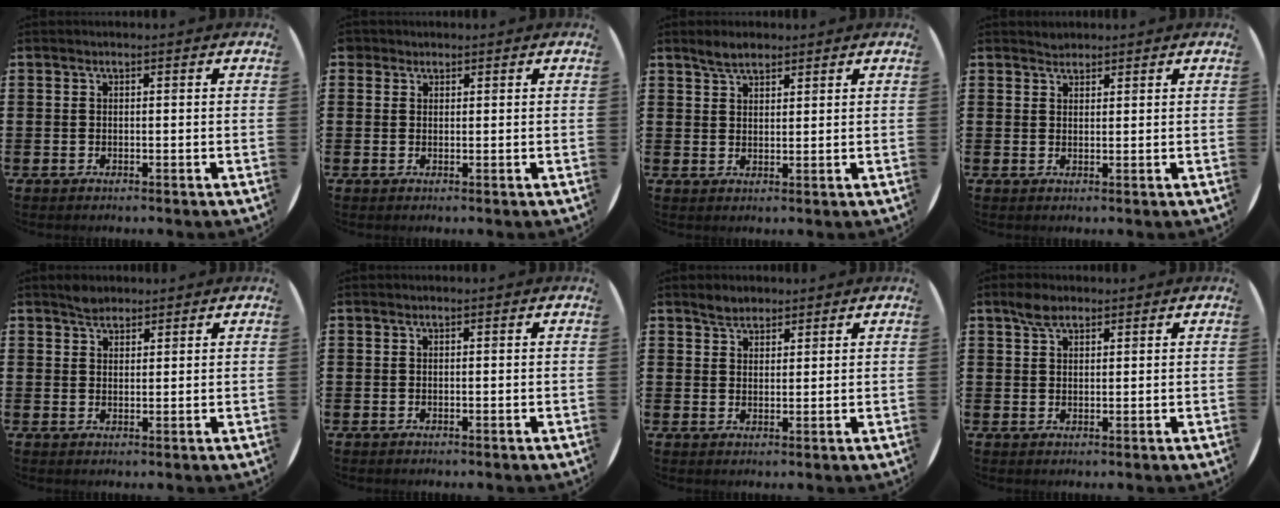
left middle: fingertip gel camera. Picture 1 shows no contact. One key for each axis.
{"total": 1.0, "fx": 0.9, "fy": 0.6, "fz": 0.0, "tx": -0.002, "ty": 0.002, "tz": 0.017}
{"total": 3.0, "fx": 2.6, "fy": 1.2, "fz": 0.9, "tx": -0.015, "ty": 0.003, "tz": 0.048}
{"total": 1.3, "fx": 1.2, "fy": 0.3, "fz": -0.2, "tx": 0.009, "ty": -0.003, "tz": 0.023}
{"total": 2.0, "fx": 1.9, "fy": 0.7, "fz": 0.1, "tx": 0.003, "ty": 0.000, "tz": 0.034}
{"total": 0.0}
{"total": 2.4, "fx": 2.2, "fy": 1.0, "fz": 0.2, "tx": 0.000, "ty": 0.001, "tz": 0.040}
{"total": 2.8, "fx": 2.1, "fy": 1.3, "fz": 1.3, "tx": -0.022, "ty": 0.003, "tz": 0.037}